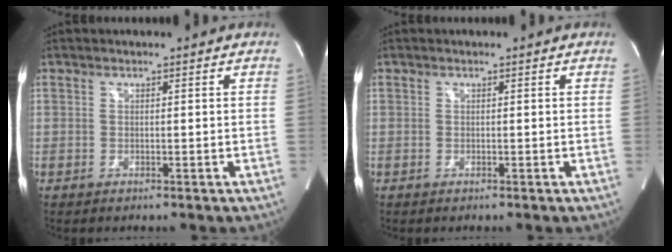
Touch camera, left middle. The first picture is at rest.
{"total": 0.0}